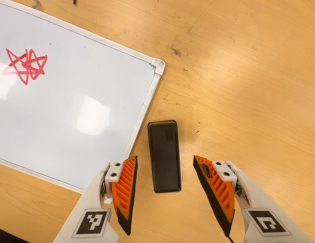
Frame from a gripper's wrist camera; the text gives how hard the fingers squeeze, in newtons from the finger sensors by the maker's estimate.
{"total": 0.0}